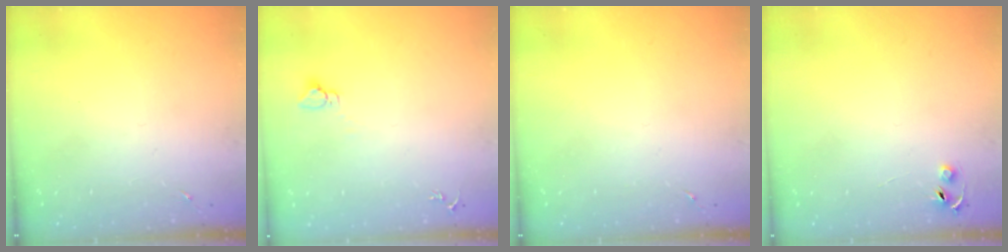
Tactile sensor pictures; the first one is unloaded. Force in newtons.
{"total": 2.9, "press": 2.9, "slide": 0.1}
{"total": 0.0}
{"total": 4.0, "press": 3.9, "slide": 0.4}